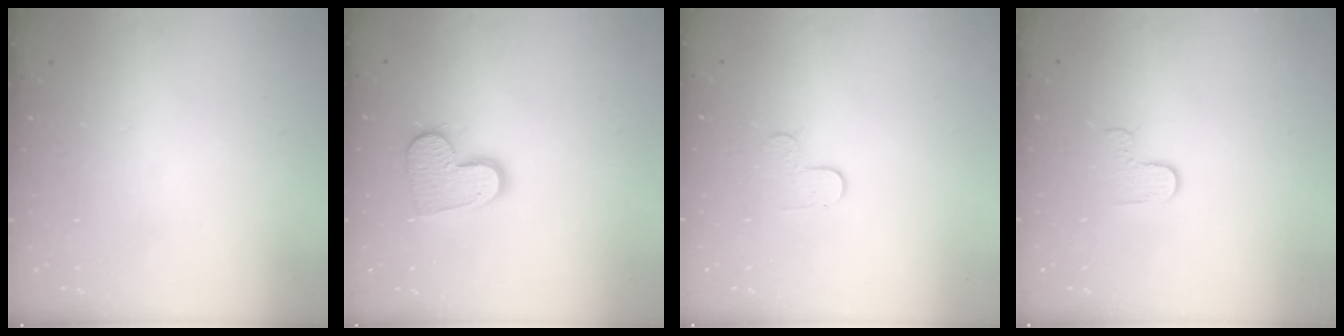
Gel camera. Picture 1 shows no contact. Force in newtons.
{"total": 12.0, "press": 11.9, "slide": 0.8}
{"total": 3.7, "press": 3.7, "slide": 0.4}
{"total": 2.7, "press": 2.6, "slide": 0.4}